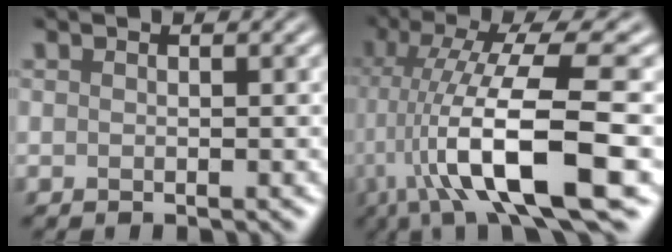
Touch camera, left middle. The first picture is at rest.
{"total": 11.9, "force": [-2.5, 2.5, 11.4], "torque": [-0.193, 0.010, -0.034]}